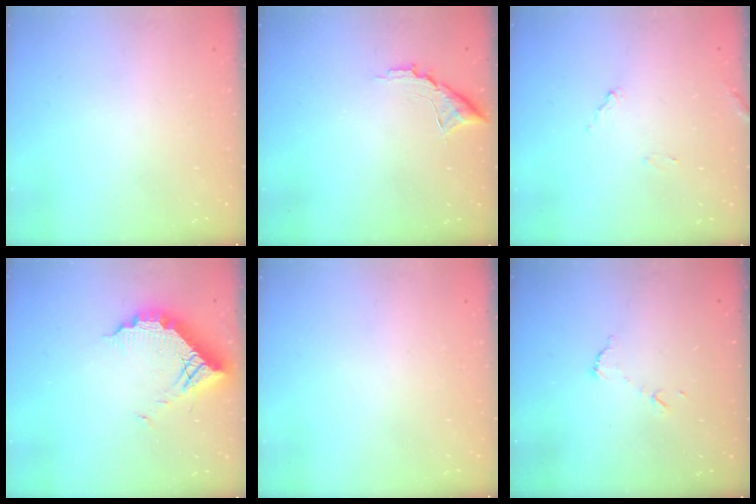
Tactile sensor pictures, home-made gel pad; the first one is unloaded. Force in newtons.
{"total": 8.4, "press": 8.3, "slide": 0.5}
{"total": 8.9, "press": 8.9, "slide": 0.5}
{"total": 13.0, "press": 13.0, "slide": 1.0}
{"total": 0.0}
{"total": 6.2, "press": 6.2, "slide": 0.2}